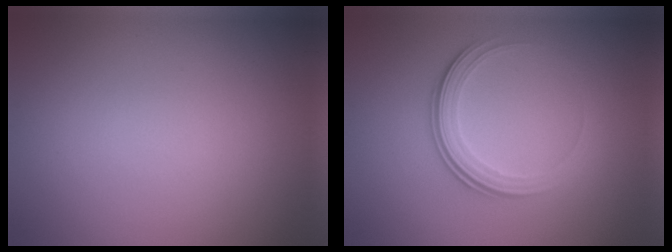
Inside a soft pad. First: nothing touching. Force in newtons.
{"total": 3.6, "press": 2.5, "slide": 2.5}